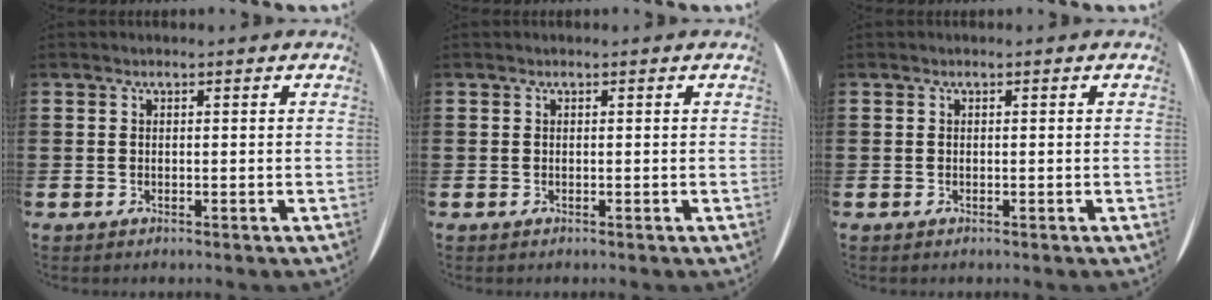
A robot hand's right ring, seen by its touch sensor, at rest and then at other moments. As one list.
[{"total": 0.0}, {"total": 0.0}]